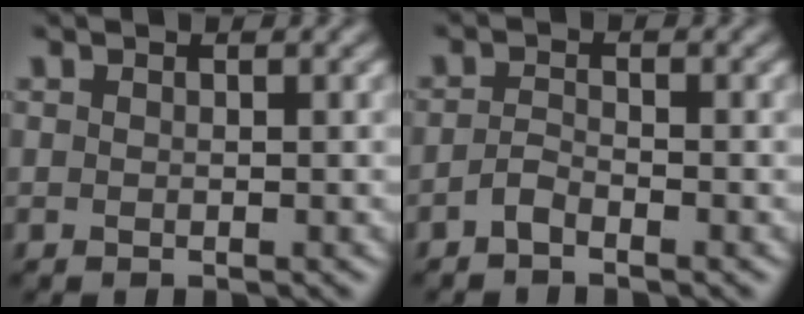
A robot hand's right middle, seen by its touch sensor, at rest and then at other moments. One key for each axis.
{"total": 1.3, "fx": -0.9, "fy": 0.4, "fz": 0.8, "tx": -0.020, "ty": 0.002, "tz": -0.022}